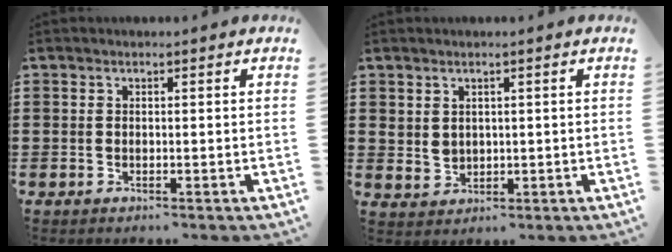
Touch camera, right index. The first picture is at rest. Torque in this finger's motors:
{"motor_torque": [1.09, 1.05, 0.01, 0.03]}